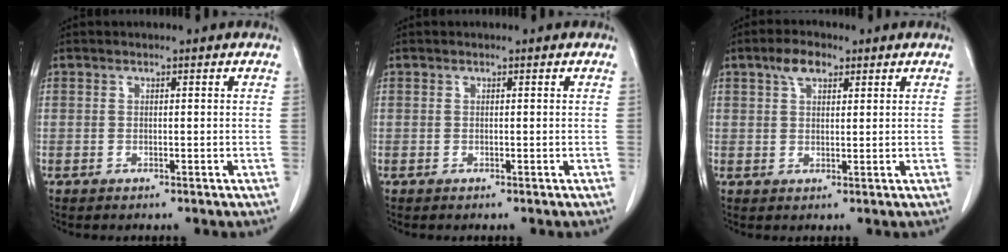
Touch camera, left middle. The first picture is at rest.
{"total": 0.0}
{"total": 3.8, "force": [2.3, 1.8, 2.5], "torque": [-0.051, 0.012, 0.043]}